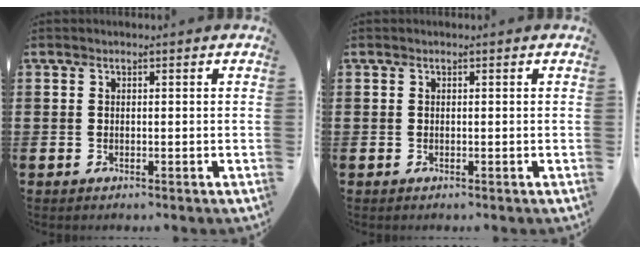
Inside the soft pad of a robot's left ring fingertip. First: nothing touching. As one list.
[{"total": 0.0}]